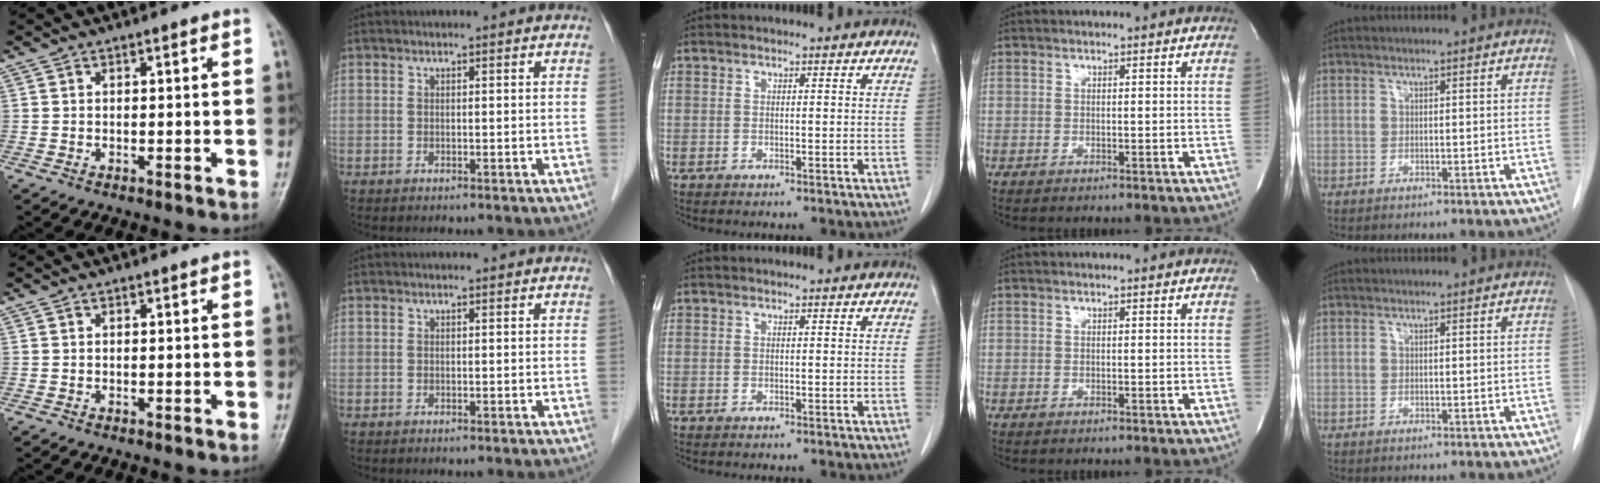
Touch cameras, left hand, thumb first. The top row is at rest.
{}